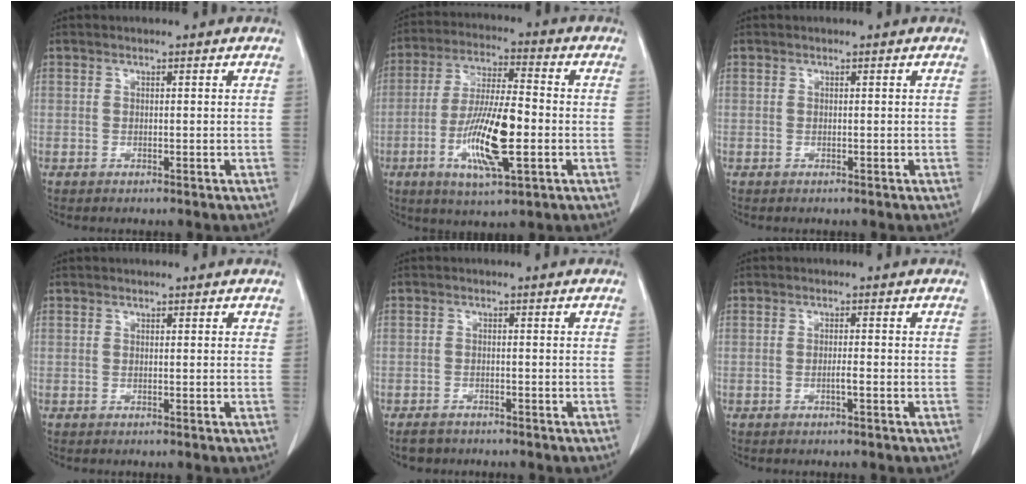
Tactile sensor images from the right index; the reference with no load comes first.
{"total": 13.0, "force": [-3.3, 2.4, 12.4], "torque": [-0.240, -0.007, -0.057]}
{"total": 0.0}
{"total": 0.7, "force": [0.5, 0.3, 0.4], "torque": [-0.002, 0.000, 0.003]}
{"total": 2.5, "force": [-2.1, 1.3, 0.5], "torque": [-0.012, 0.000, -0.032]}
{"total": 1.1, "force": [-0.4, -0.1, 1.0], "torque": [-0.019, 0.001, -0.006]}